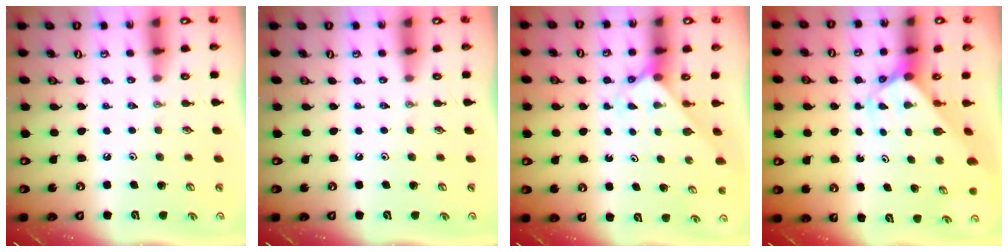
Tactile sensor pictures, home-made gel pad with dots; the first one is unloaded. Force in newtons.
{"total": 0.0}
{"total": 2.3, "press": 2.3, "slide": 0.2}
{"total": 2.5, "press": 2.4, "slide": 0.3}